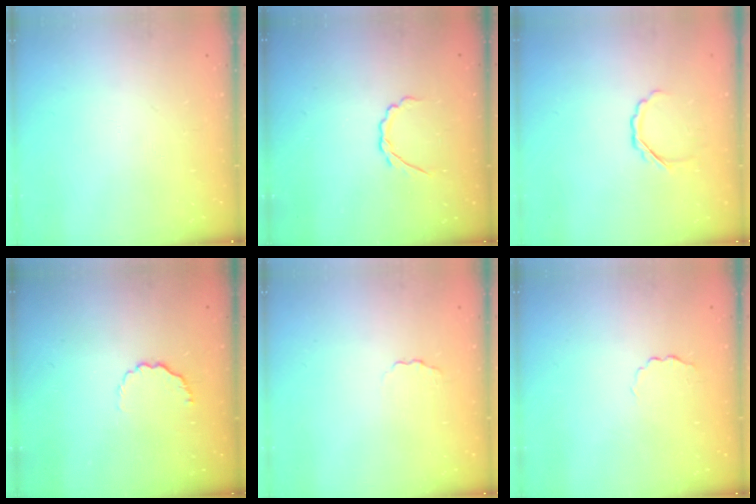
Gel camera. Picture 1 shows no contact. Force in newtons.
{"total": 2.6, "press": 2.5, "slide": 0.8}
{"total": 3.7, "press": 3.6, "slide": 1.0}
{"total": 4.7, "press": 4.4, "slide": 1.4}
{"total": 1.2, "press": 1.2, "slide": 0.3}
{"total": 2.0, "press": 1.9, "slide": 0.5}